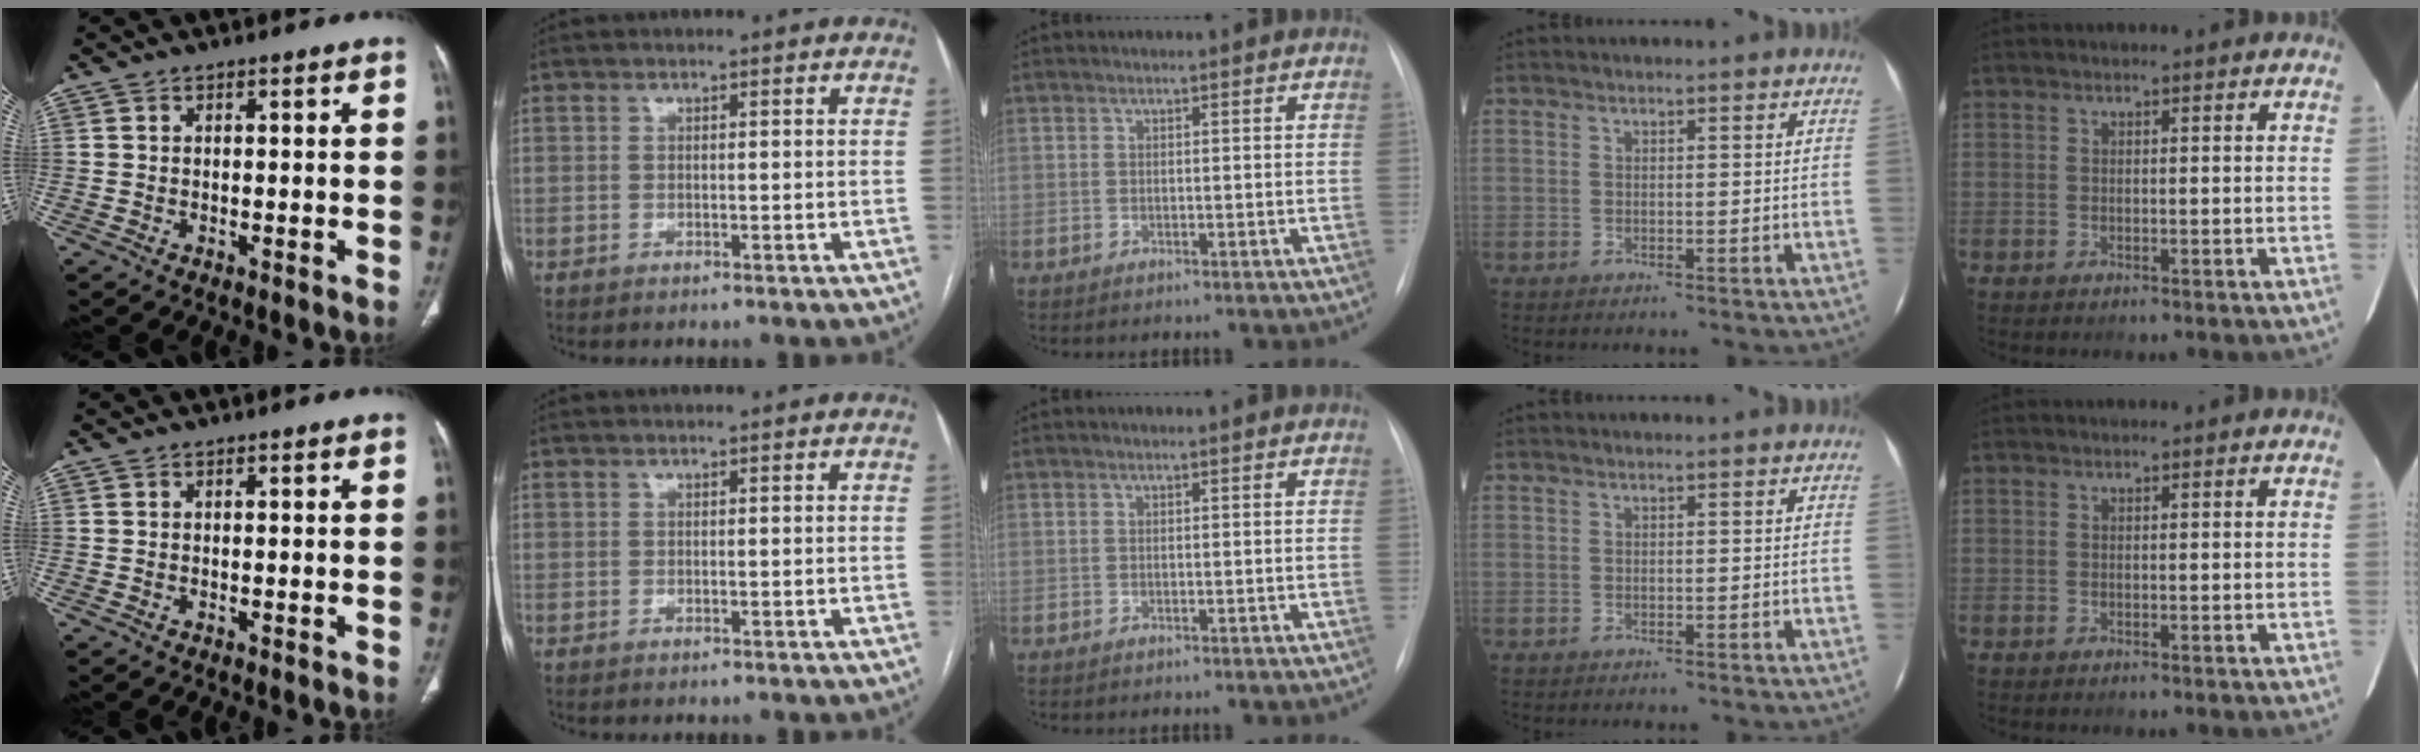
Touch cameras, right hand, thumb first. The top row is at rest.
{}